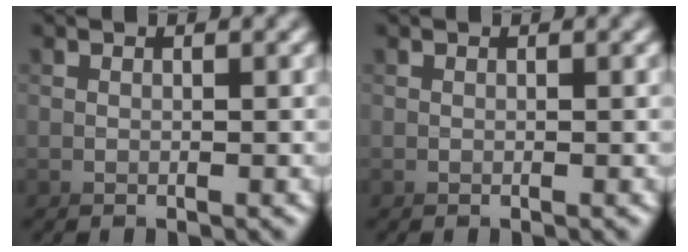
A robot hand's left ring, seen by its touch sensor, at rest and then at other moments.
{"total": 0.0}